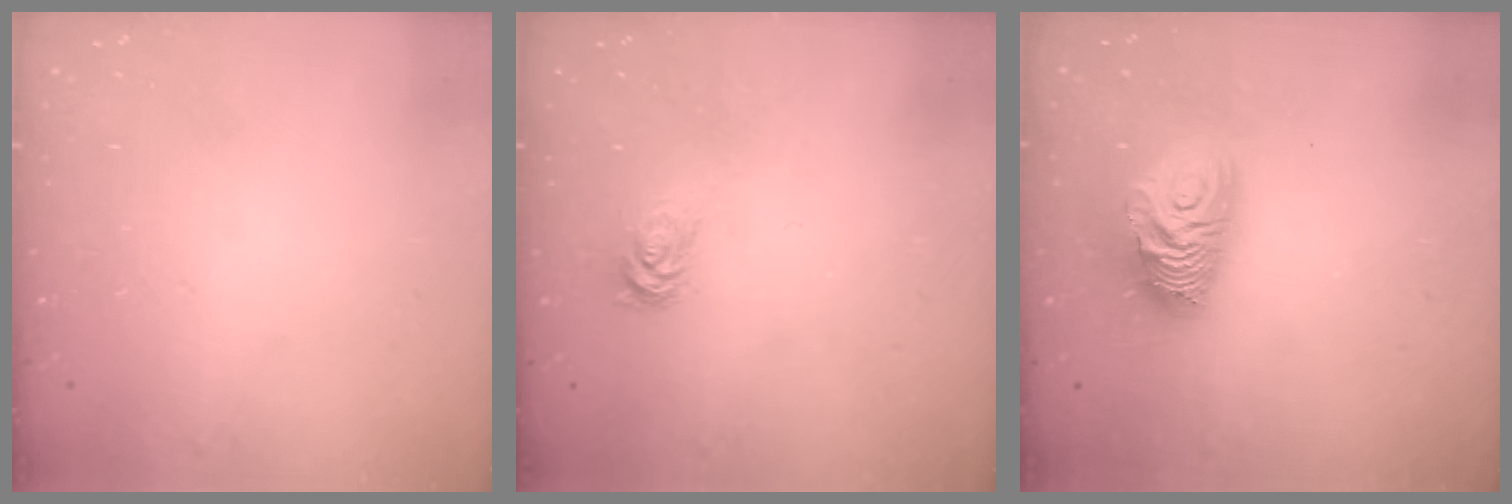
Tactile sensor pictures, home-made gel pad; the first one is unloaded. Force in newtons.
{"total": 2.8, "press": 2.8, "slide": 0.4}
{"total": 10.4, "press": 10.4, "slide": 0.6}